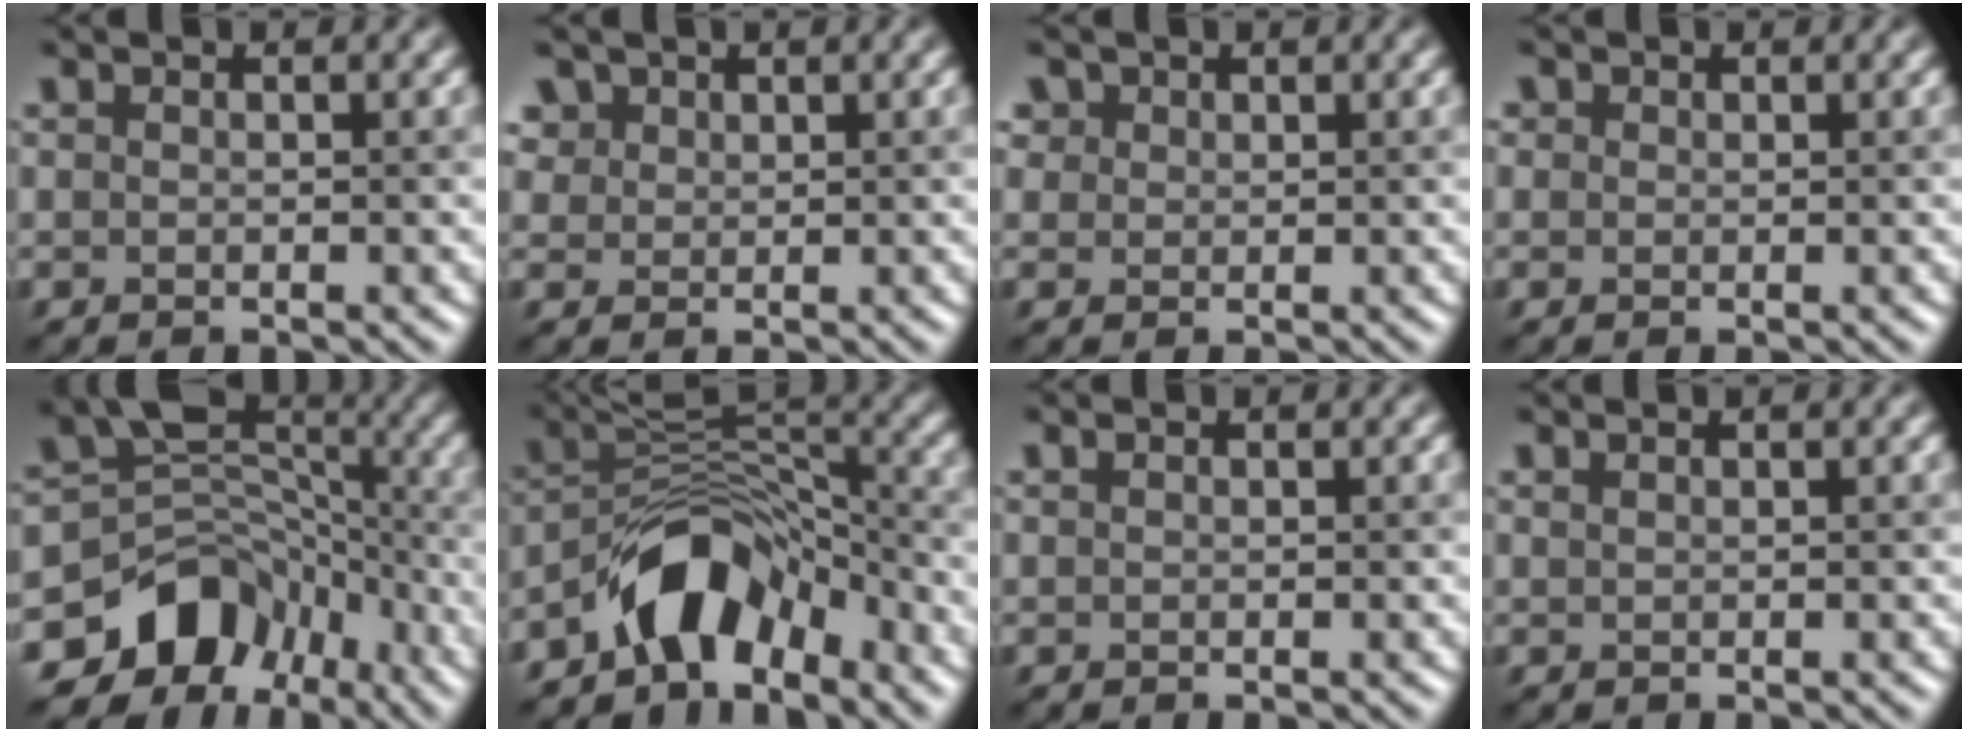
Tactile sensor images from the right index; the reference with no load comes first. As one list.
[{"total": 2.6, "force": [1.7, 1.8, 0.7], "torque": [-0.028, 0.000, 0.045]}, {"total": 1.7, "force": [1.0, 1.3, 0.4], "torque": [-0.011, -0.005, 0.026]}, {"total": 0.6, "force": [0.3, 0.5, 0.0], "torque": [0.005, 0.001, 0.005]}, {"total": 9.7, "force": [-5.0, 7.2, 4.0], "torque": [-0.060, 0.003, -0.089]}, {"total": 6.5, "force": [-4.6, 3.0, 3.6], "torque": [-0.043, 0.009, -0.091]}, {"total": 0.0}, {"total": 1.3, "force": [0.8, 0.6, 0.8], "torque": [-0.009, -0.001, 0.006]}]